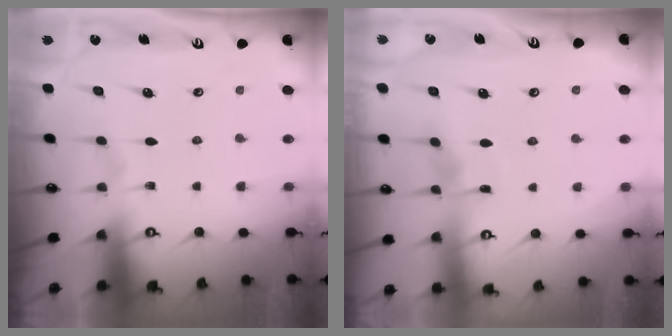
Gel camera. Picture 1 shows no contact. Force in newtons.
{"total": 4.7, "press": 4.7, "slide": 0.5}